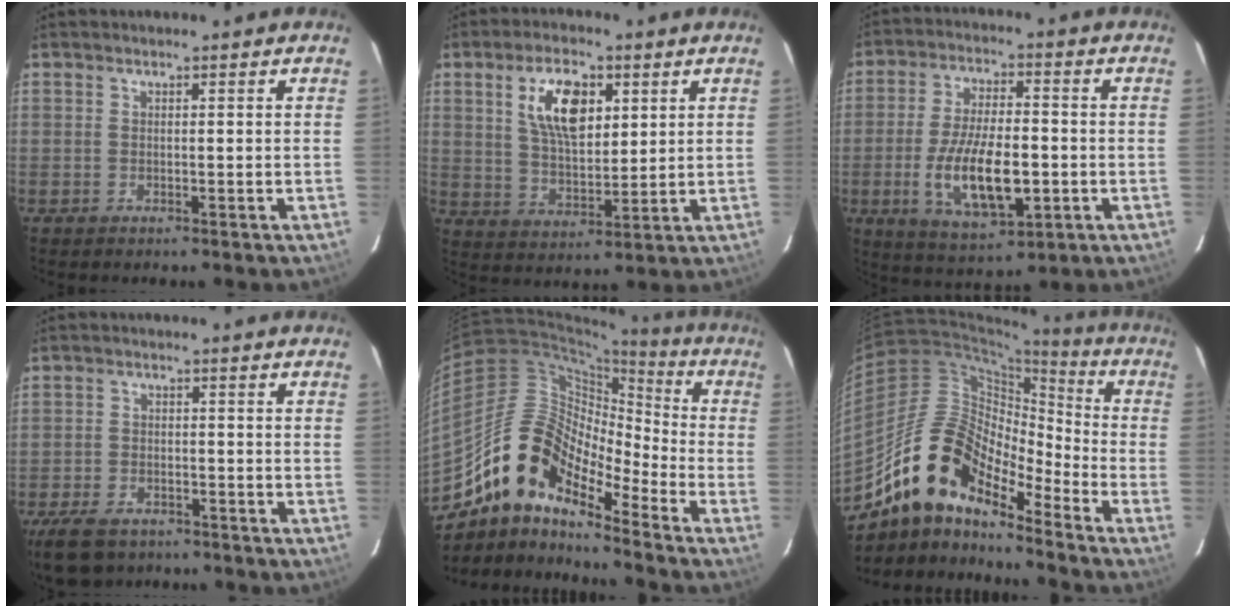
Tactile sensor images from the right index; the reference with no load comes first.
{"total": 10.9, "force": [4.2, 5.3, 8.5], "torque": [-0.156, 0.012, 0.082]}
{"total": 14.4, "force": [-3.4, 5.7, 12.8], "torque": [-0.250, -0.015, -0.051]}
{"total": 9.5, "force": [-7.0, 5.0, 4.2], "torque": [-0.111, -0.003, -0.120]}
{"total": 15.3, "force": [-11.1, 5.8, 8.8], "torque": [-0.145, 0.010, -0.225]}
{"total": 16.1, "force": [-12.2, 5.9, 8.7], "torque": [-0.148, 0.009, -0.243]}